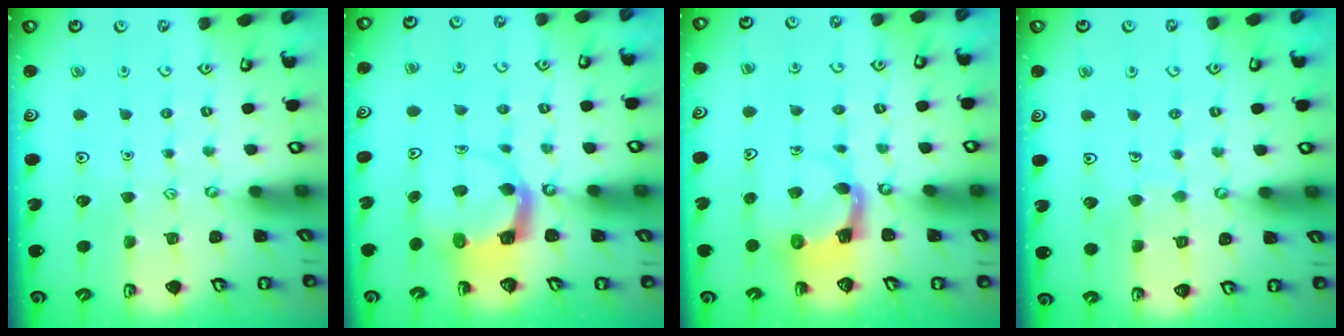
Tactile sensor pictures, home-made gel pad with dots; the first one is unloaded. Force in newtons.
{"total": 3.9, "press": 3.9, "slide": 0.3}
{"total": 3.8, "press": 3.8, "slide": 0.7}
{"total": 4.3, "press": 4.2, "slide": 0.4}